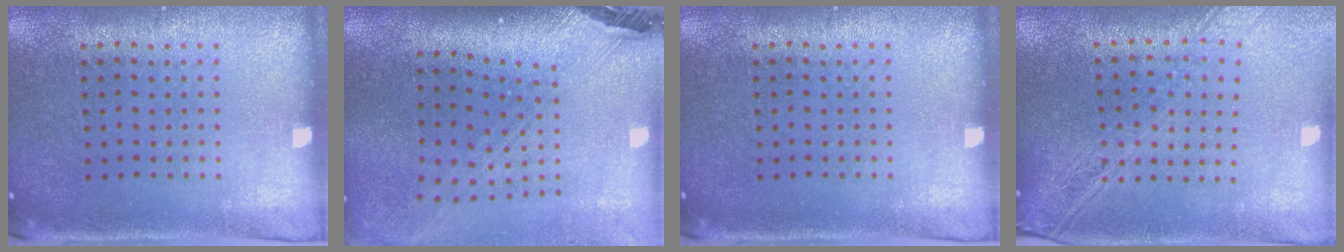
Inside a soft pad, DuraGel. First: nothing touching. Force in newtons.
{"total": 3.0, "press": 2.1, "slide": 2.0}
{"total": 0.0}
{"total": 2.1, "press": 1.8, "slide": 1.1}